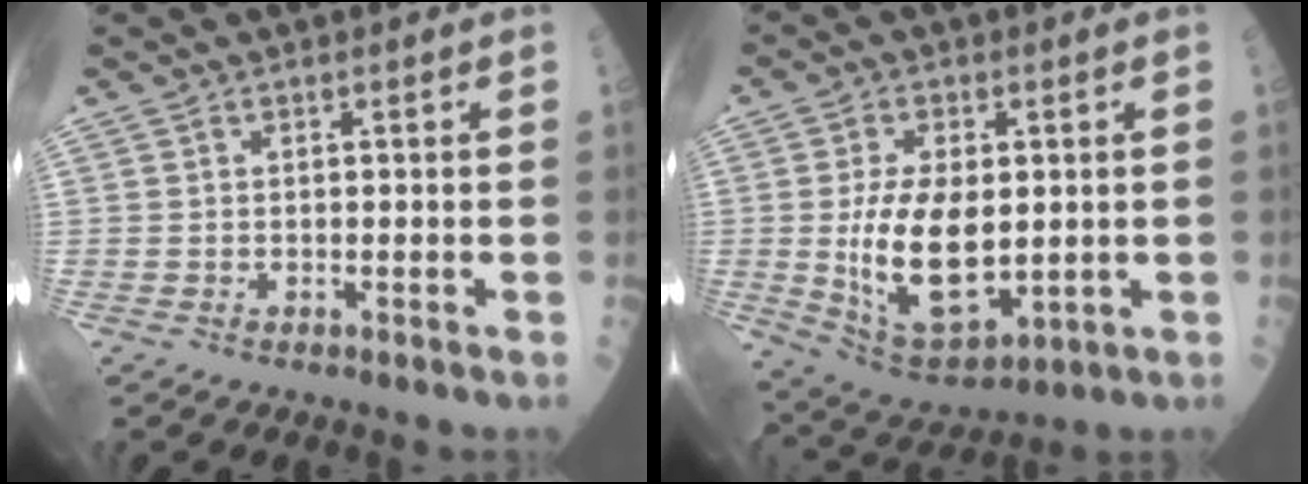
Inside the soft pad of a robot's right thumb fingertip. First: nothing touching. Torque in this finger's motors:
{"motor_torque": [-0.51, 1.21, 0.99, 0.55, 0.33]}